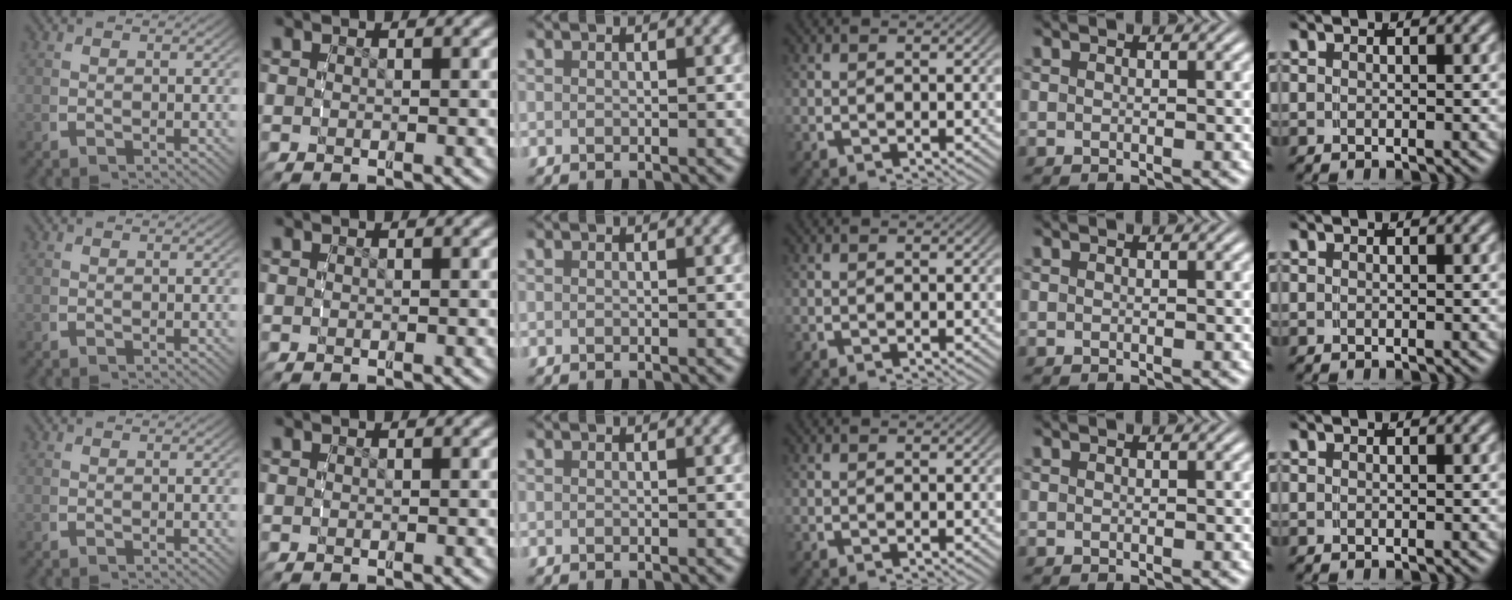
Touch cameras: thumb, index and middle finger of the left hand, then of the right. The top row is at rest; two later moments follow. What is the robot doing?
{"motion": "reach", "object": "coat"}